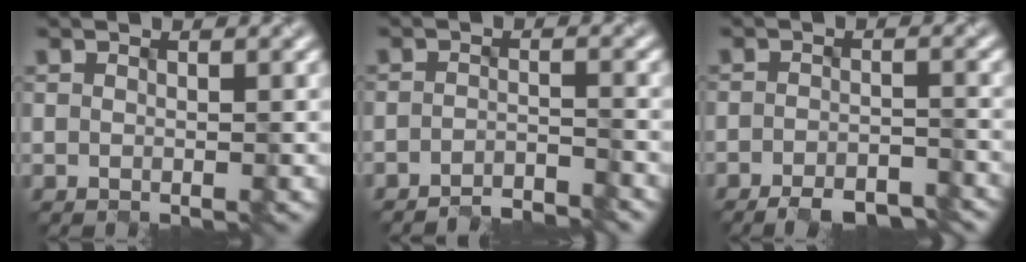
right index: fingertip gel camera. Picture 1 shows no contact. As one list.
[{"total": 2.7, "force": [-2.7, 0.1, 0.3], "torque": [0.006, 0.000, -0.053]}, {"total": 3.7, "force": [-3.3, 0.7, 1.6], "torque": [-0.021, -0.004, -0.050]}]